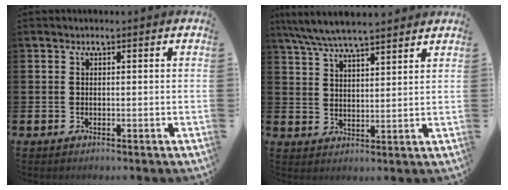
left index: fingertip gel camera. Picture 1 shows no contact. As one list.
[{"total": 6.7, "force": [6.3, 0.6, 2.1], "torque": [-0.061, -0.025, 0.114]}]